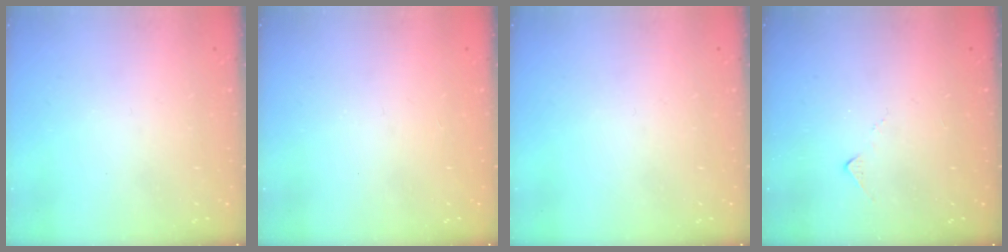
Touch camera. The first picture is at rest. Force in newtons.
{"total": 1.3, "press": 1.0, "slide": 0.7}
{"total": 0.0}
{"total": 5.1, "press": 5.1, "slide": 0.7}